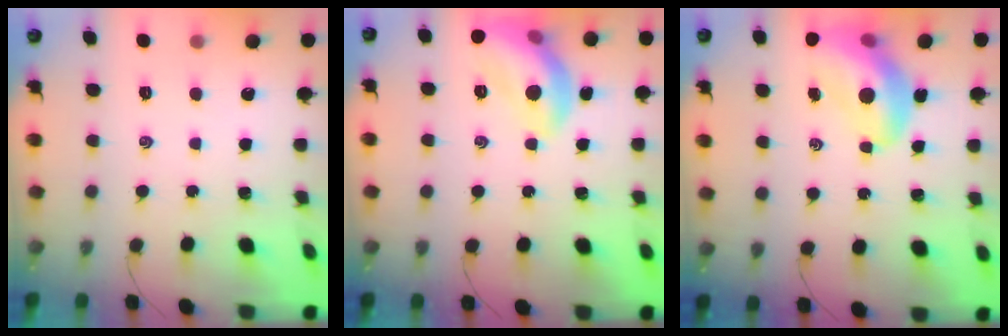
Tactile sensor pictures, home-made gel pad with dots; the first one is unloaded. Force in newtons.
{"total": 12.7, "press": 12.7, "slide": 1.0}
{"total": 12.9, "press": 12.4, "slide": 3.4}